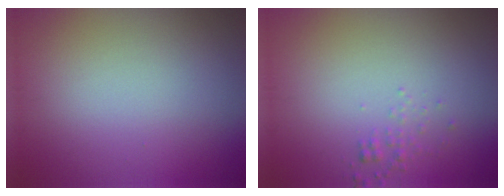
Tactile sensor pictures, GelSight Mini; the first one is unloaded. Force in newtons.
{"total": 0.9, "press": 0.9, "slide": 0.0}